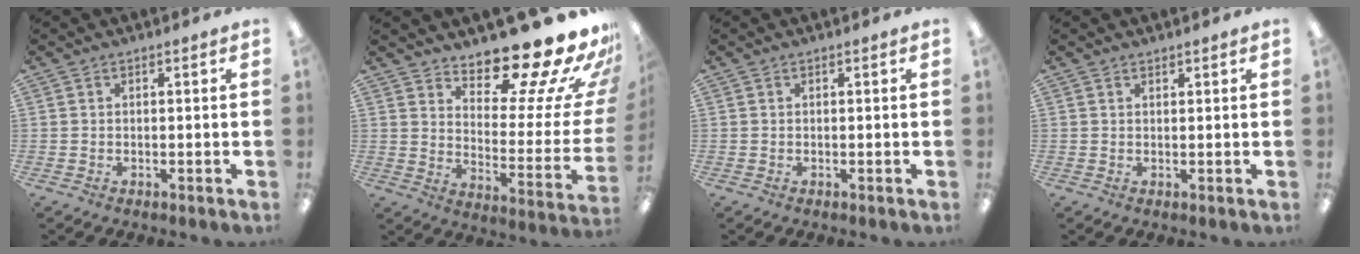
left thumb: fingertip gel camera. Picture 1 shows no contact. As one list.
[{"total": 18.6, "force": [15.7, 4.6, 8.9], "torque": [-0.110, -0.134, 0.254]}, {"total": 0.0}, {"total": 1.0, "force": [1.0, 0.3, 0.1], "torque": [-0.002, 0.000, 0.019]}]